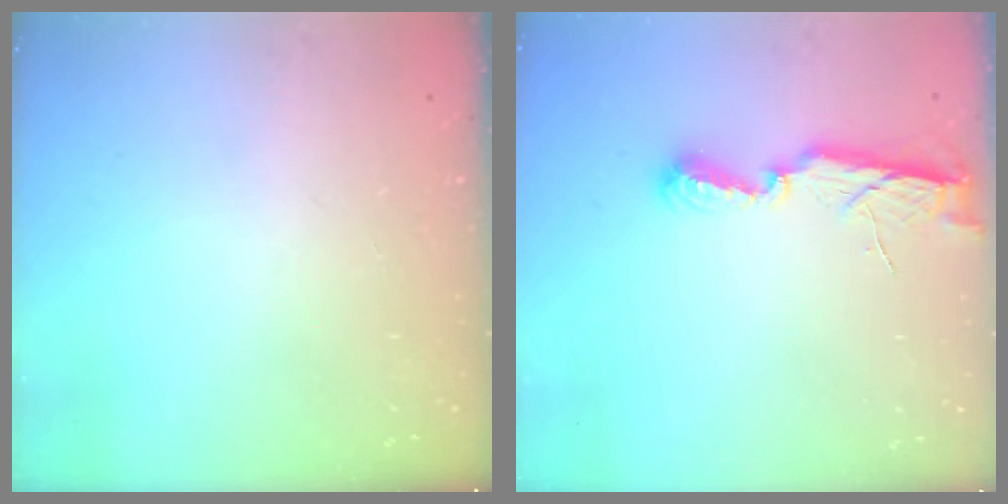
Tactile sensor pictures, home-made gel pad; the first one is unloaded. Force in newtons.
{"total": 7.0, "press": 7.0, "slide": 0.5}